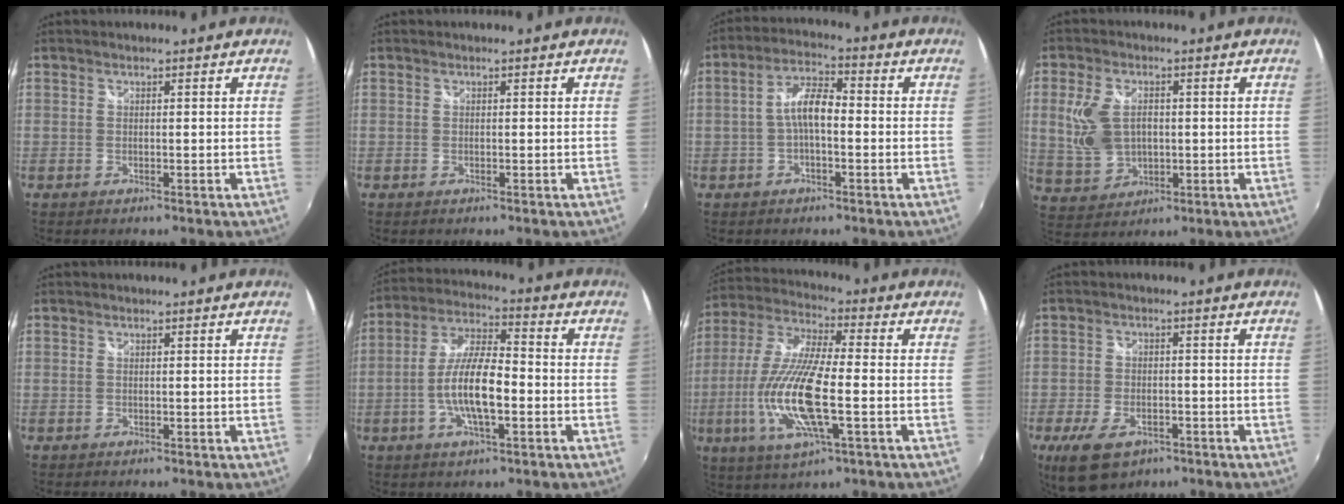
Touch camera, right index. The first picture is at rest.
{"total": 0.0}
{"total": 6.1, "force": [-1.1, 2.2, 5.6], "torque": [-0.112, 0.018, -0.020]}
{"total": 9.5, "force": [0.8, 6.4, 7.0], "torque": [-0.154, 0.006, 0.028]}
{"total": 0.0}
{"total": 10.5, "force": [-2.6, 3.0, 9.7], "torque": [-0.194, 0.004, -0.049]}
{"total": 17.4, "force": [-3.9, 4.4, 16.4], "torque": [-0.340, -0.015, -0.075]}
{"total": 10.1, "force": [-5.9, 5.6, 6.0], "torque": [-0.143, -0.022, -0.097]}